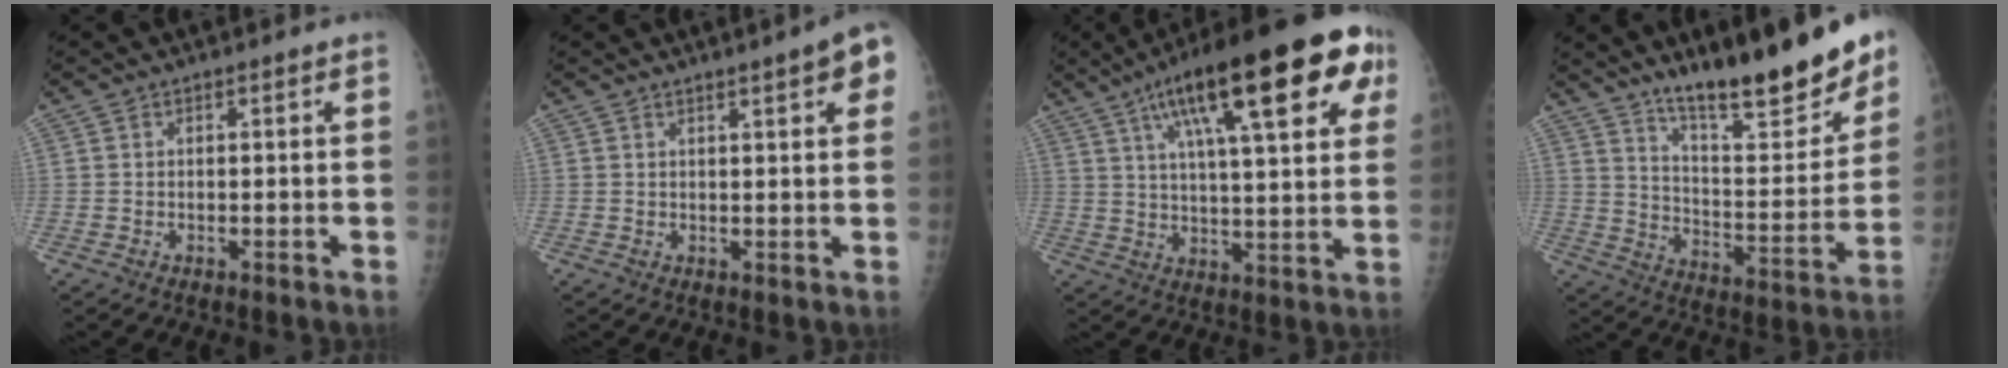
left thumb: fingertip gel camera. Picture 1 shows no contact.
{"total": 5.9, "force": [3.0, 1.1, 4.9], "torque": [-0.051, -0.004, 0.034]}
{"total": 25.9, "force": [11.8, 7.4, 21.9], "torque": [-0.314, 0.009, 0.172]}
{"total": 20.9, "force": [15.4, 4.7, 13.4], "torque": [-0.167, -0.097, 0.248]}